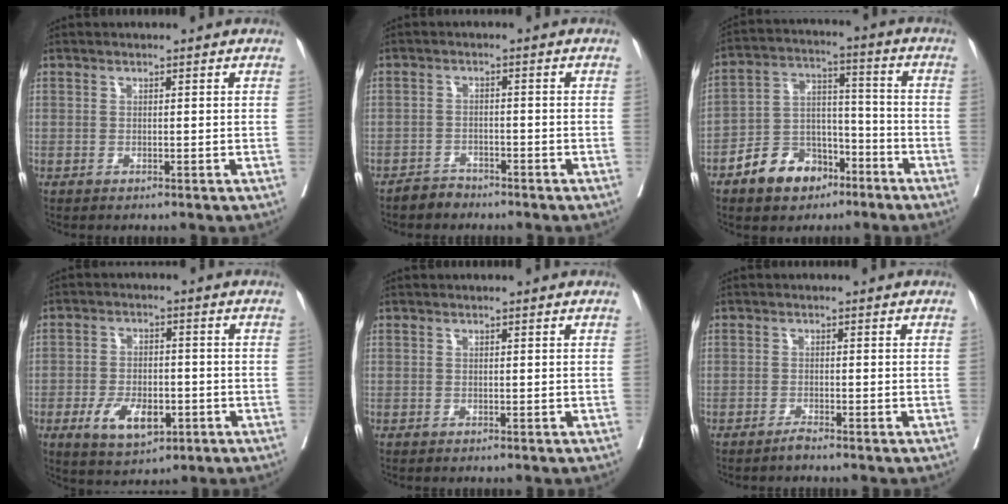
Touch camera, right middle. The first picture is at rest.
{"total": 2.3, "force": [-2.1, 1.0, 0.0], "torque": [-0.006, 0.001, -0.036]}
{"total": 10.2, "force": [-6.4, 6.4, 4.8], "torque": [-0.090, 0.022, -0.110]}
{"total": 7.7, "force": [-3.1, 4.0, 5.9], "torque": [-0.105, -0.003, -0.044]}
{"total": 0.0}
{"total": 1.1, "force": [-1.0, -0.2, 0.4], "torque": [-0.007, 0.000, -0.018]}